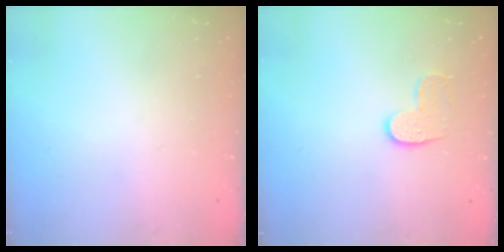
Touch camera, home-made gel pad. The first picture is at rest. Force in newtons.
{"total": 7.3, "press": 7.3, "slide": 0.2}